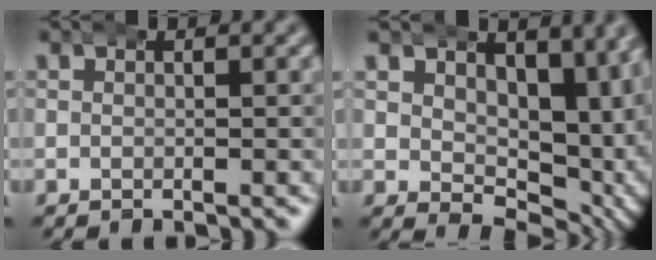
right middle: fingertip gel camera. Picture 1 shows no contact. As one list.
[{"total": 5.7, "force": [2.9, 3.1, 3.8], "torque": [-0.027, -0.013, 0.055]}]